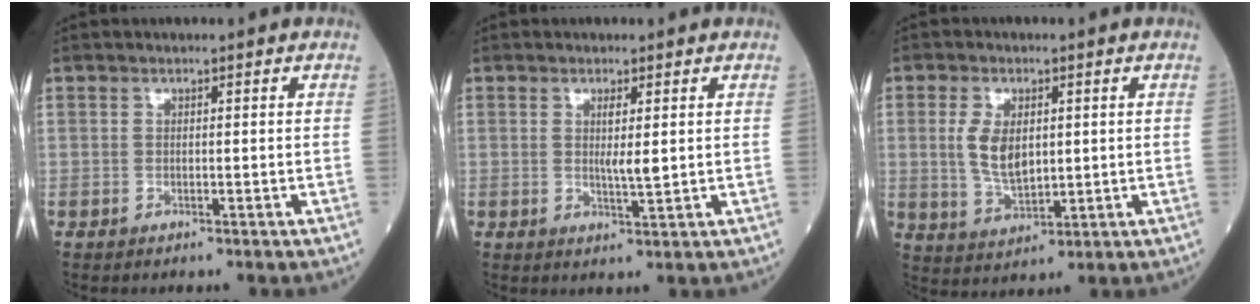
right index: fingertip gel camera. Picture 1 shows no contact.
{"total": 2.7, "force": [0.5, 0.2, 2.6], "torque": [-0.047, -0.006, 0.010]}
{"total": 6.8, "force": [1.1, 3.5, 5.7], "torque": [-0.119, -0.001, 0.029]}